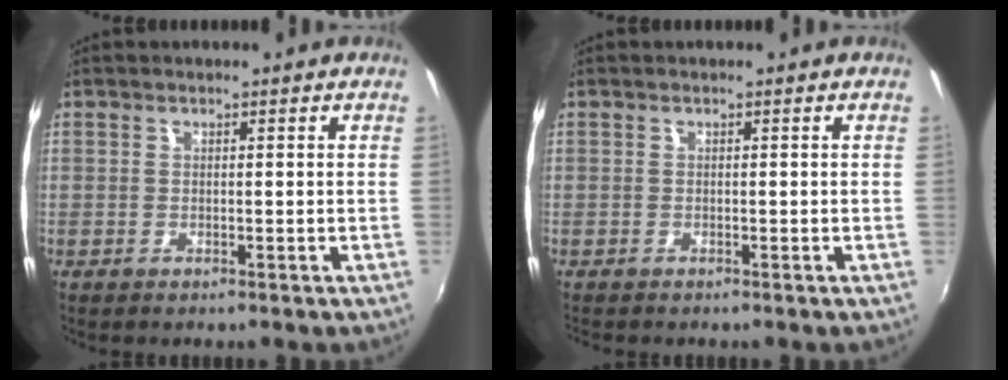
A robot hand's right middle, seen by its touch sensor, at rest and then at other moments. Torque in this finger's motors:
{"motor_torque": [0.14, -0.22, -0.01, 0.00]}